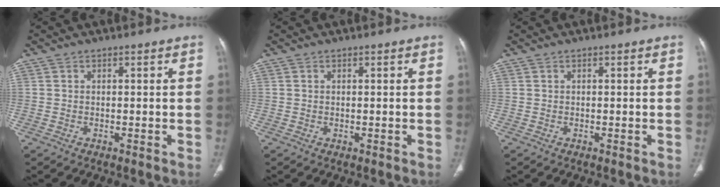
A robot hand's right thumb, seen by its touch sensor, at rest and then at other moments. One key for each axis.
{"total": 0.0}
{"total": 0.0}